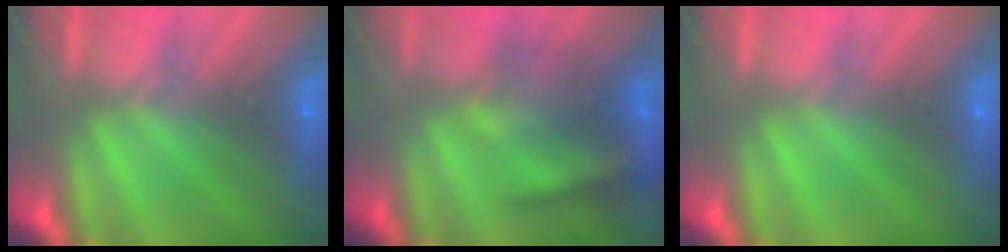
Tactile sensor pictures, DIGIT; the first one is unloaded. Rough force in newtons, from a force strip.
{"total": 3.5}
{"total": 0.0}